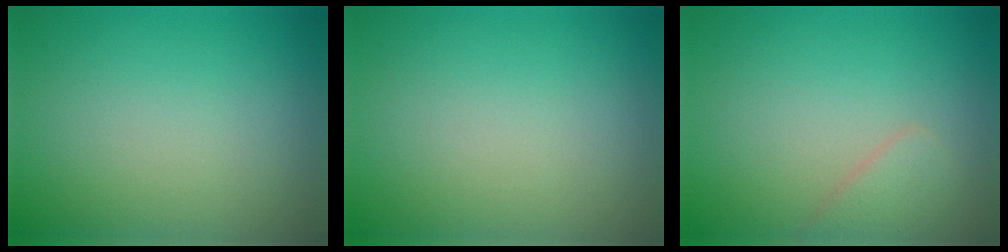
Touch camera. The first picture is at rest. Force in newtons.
{"total": 0.0}
{"total": 1.6, "press": 1.6, "slide": 0.1}